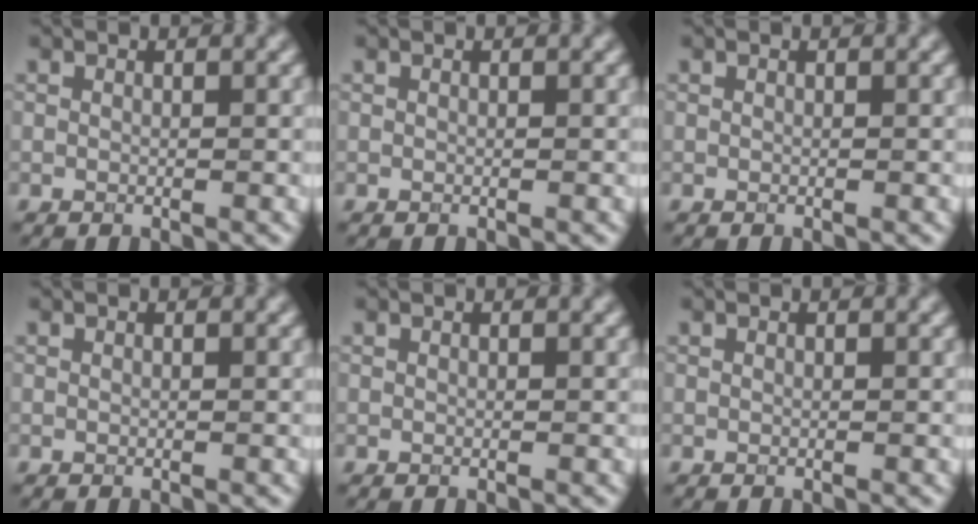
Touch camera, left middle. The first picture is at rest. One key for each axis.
{"total": 0.0}
{"total": 0.0}
{"total": 0.0}
{"total": 0.0}
{"total": 0.0}